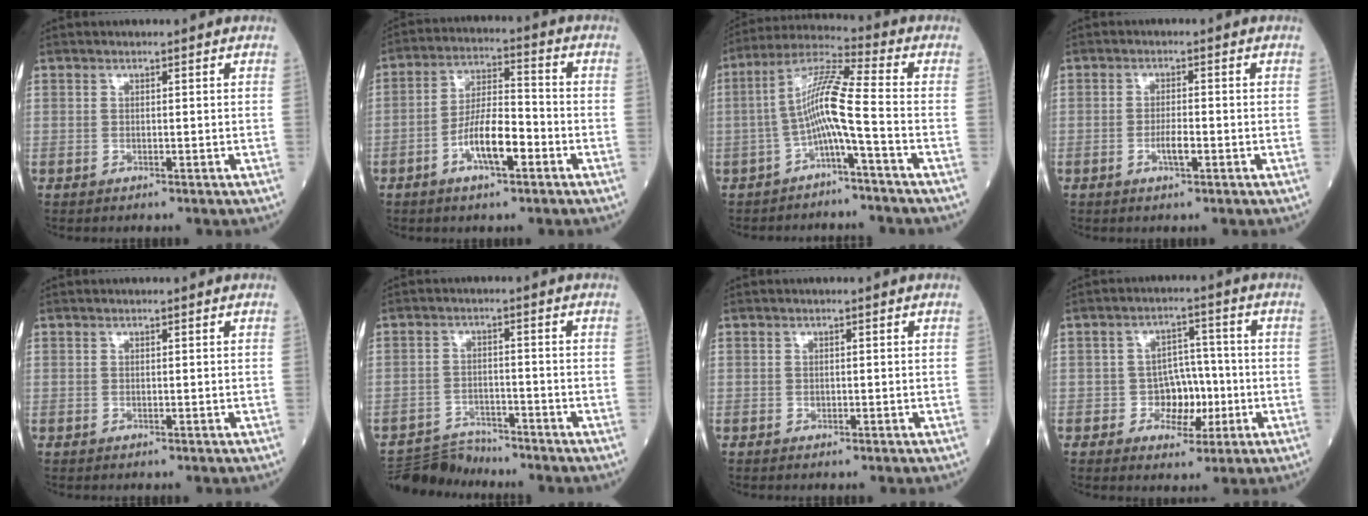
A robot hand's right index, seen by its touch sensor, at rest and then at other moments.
{"total": 8.5, "force": [-3.5, 2.4, 7.4], "torque": [-0.146, 0.009, -0.063]}
{"total": 8.3, "force": [-2.5, -0.5, 7.9], "torque": [-0.155, 0.025, -0.049]}
{"total": 2.5, "force": [-0.9, 0.5, 2.3], "torque": [-0.044, 0.002, -0.013]}
{"total": 0.0}
{"total": 6.3, "force": [-6.2, 0.7, -0.8], "torque": [0.011, -0.001, -0.112]}
{"total": 0.0}
{"total": 5.8, "force": [-1.4, 4.4, 3.5], "torque": [-0.047, 0.017, -0.017]}